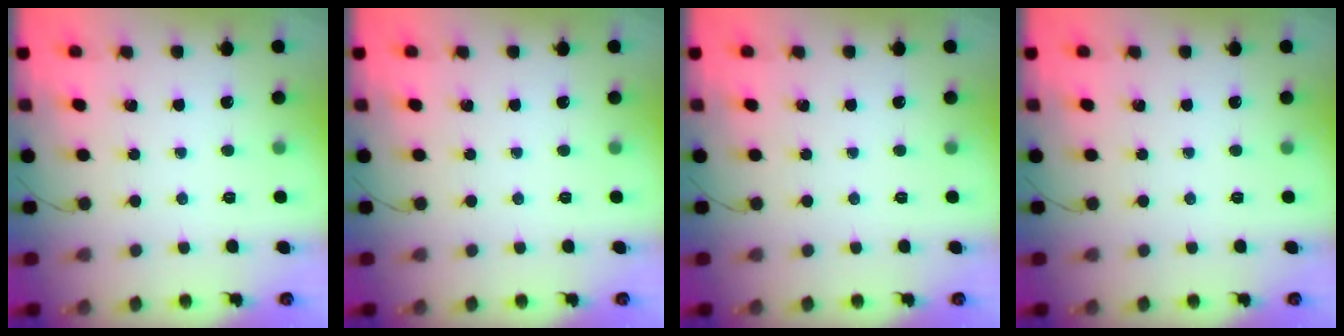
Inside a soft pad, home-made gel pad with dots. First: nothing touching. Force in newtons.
{"total": 0.0}
{"total": 0.0}
{"total": 0.0}